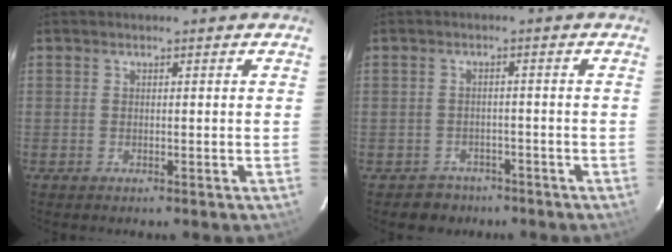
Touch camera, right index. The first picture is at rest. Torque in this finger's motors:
{"motor_torque": [-0.11, -0.01, -0.21, -0.15]}